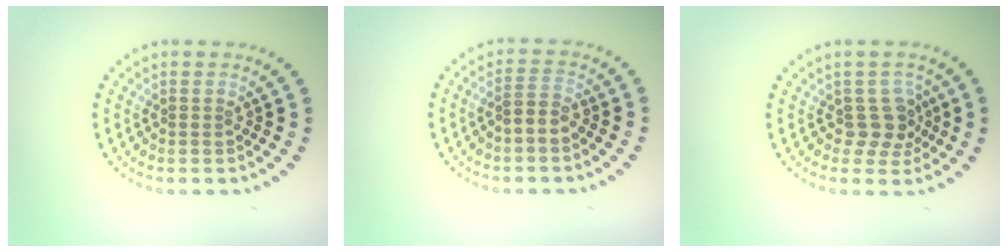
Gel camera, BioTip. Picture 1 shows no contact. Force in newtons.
{"total": 1.7, "press": 1.4, "slide": 0.9}
{"total": 2.6, "press": 2.1, "slide": 1.5}